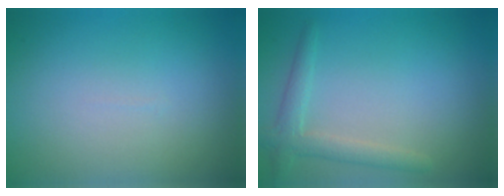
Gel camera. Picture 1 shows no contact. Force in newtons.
{"total": 2.4, "press": 2.4, "slide": 0.2}